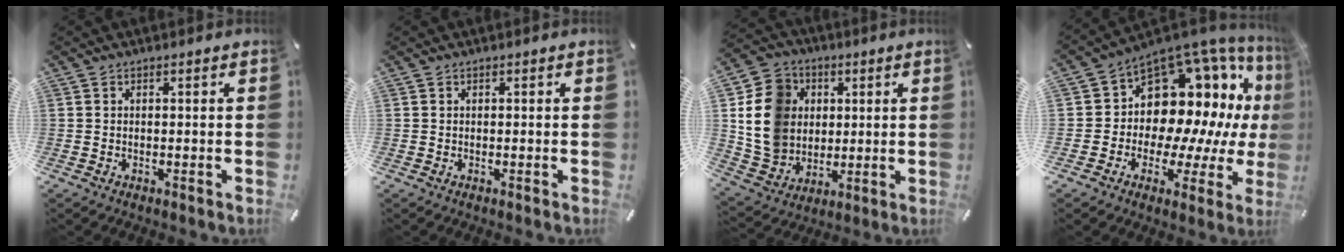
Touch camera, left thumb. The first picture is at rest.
{"total": 0.0}
{"total": 14.6, "force": [2.2, 13.1, 6.0], "torque": [-0.135, 0.006, 0.046]}
{"total": 16.0, "force": [6.1, 11.8, 8.8], "torque": [-0.121, -0.086, 0.117]}